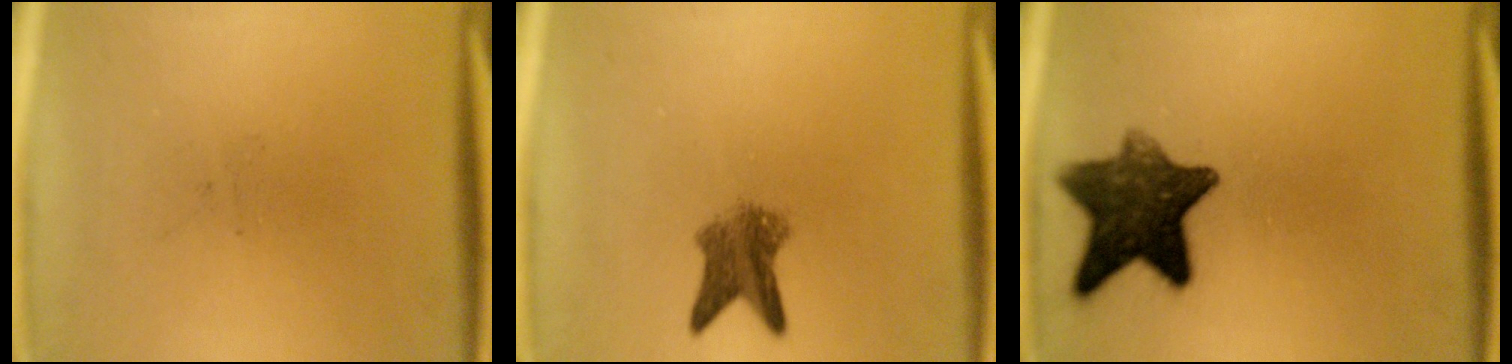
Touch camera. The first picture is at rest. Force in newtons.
{"total": 4.8}
{"total": 10.8}